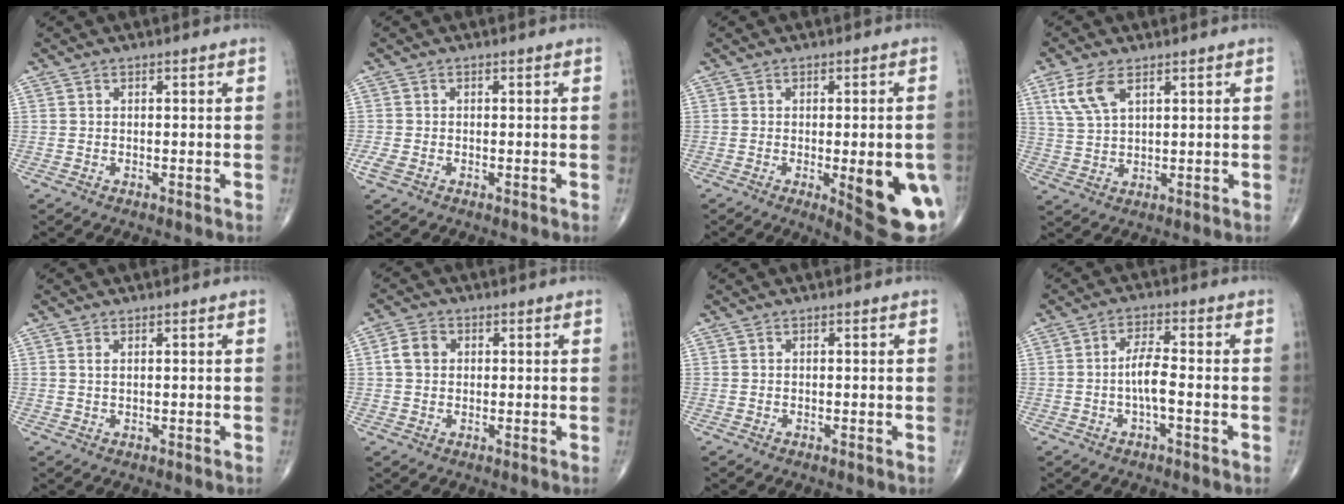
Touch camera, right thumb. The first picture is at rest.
{"total": 1.7, "force": [-0.6, 1.1, 1.1], "torque": [-0.036, -0.003, -0.015]}
{"total": 15.1, "force": [-3.8, 4.5, 13.9], "torque": [-0.131, -0.006, -0.028]}
{"total": 6.8, "force": [3.4, 3.1, 5.0], "torque": [-0.107, -0.005, 0.076]}
{"total": 0.9, "force": [0.4, 0.3, 0.7], "torque": [-0.018, 0.002, 0.010]}
{"total": 4.1, "force": [0.6, 3.3, 2.4], "torque": [-0.040, 0.008, 0.008]}
{"total": 0.0}
{"total": 4.8, "force": [-1.1, 1.1, 4.5], "torque": [-0.091, 0.014, -0.024]}